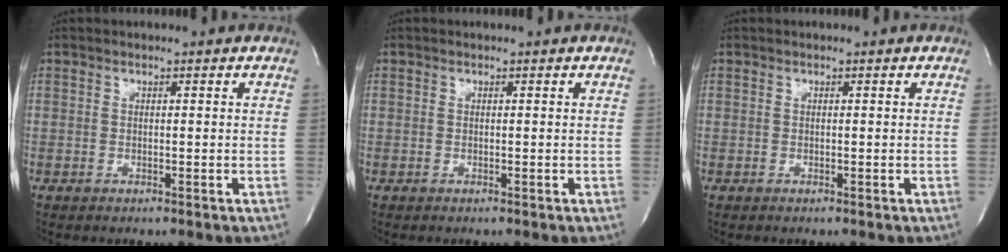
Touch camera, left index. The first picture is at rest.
{"total": 0.0}
{"total": 0.0}